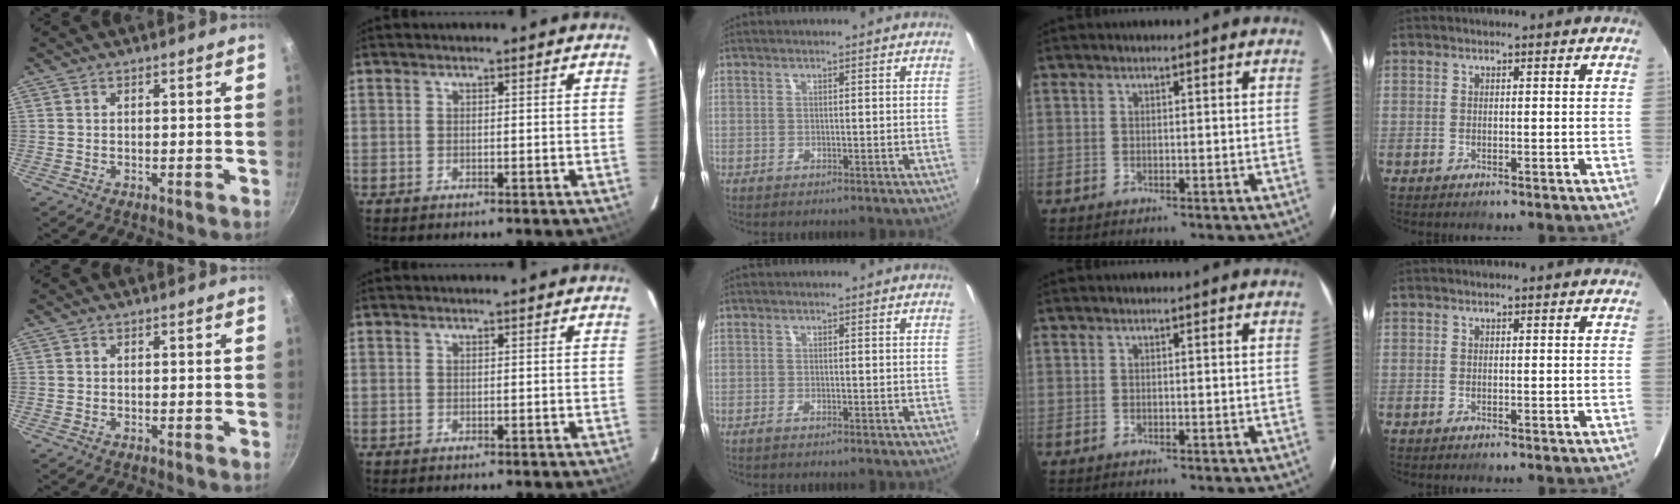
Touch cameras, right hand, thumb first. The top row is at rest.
{"middle": {"total": 0.8, "force": [-0.7, 0.1, 0.5], "torque": [-0.011, -0.002, -0.015]}}